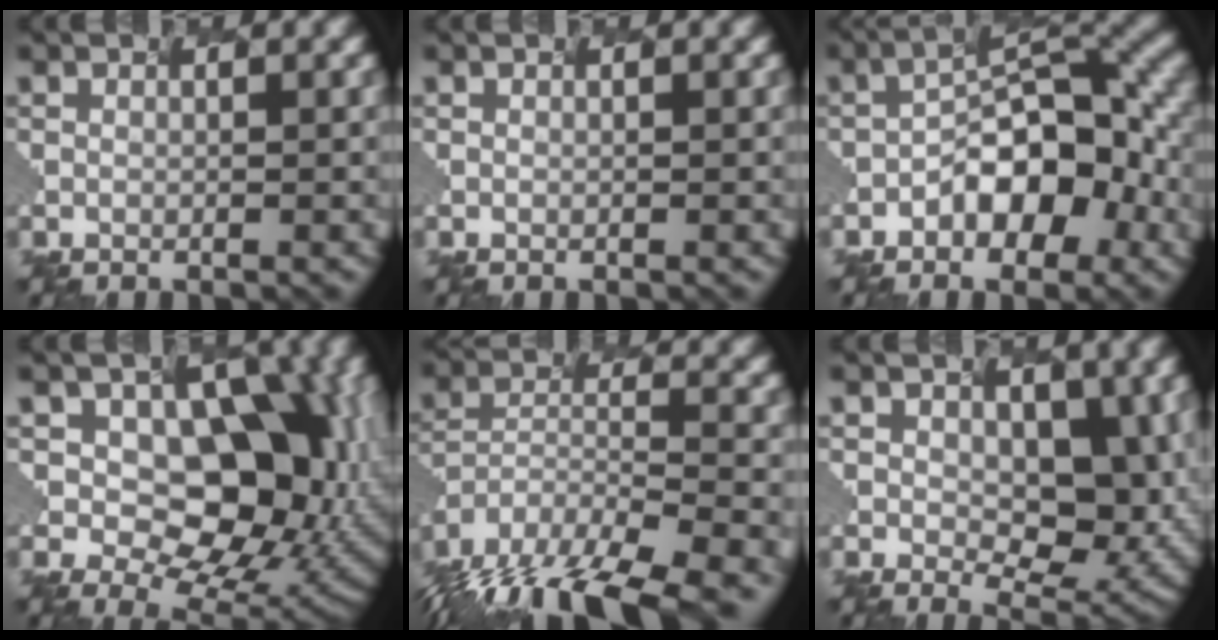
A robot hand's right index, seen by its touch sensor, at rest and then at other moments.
{"total": 0.0}
{"total": 7.5, "force": [-3.4, 3.6, 5.7], "torque": [-0.080, 0.016, -0.061]}
{"total": 11.0, "force": [0.8, 7.5, 8.0], "torque": [-0.114, -0.009, 0.021]}
{"total": 16.5, "force": [-14.5, 4.6, 6.4], "torque": [-0.130, -0.022, -0.211]}
{"total": 6.9, "force": [0.7, 4.3, 5.3], "torque": [-0.098, -0.012, 0.022]}